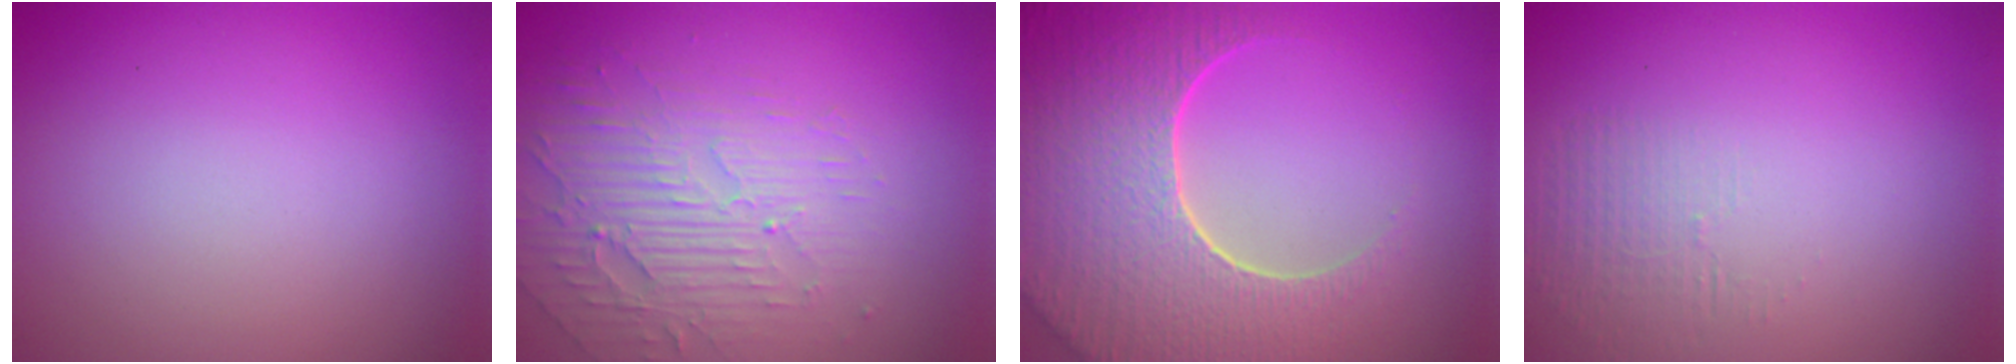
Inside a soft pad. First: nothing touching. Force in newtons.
{"total": 3.8, "press": 3.4, "slide": 1.8}
{"total": 9.3, "press": 6.6, "slide": 6.5}
{"total": 1.2, "press": 0.1, "slide": 1.2}